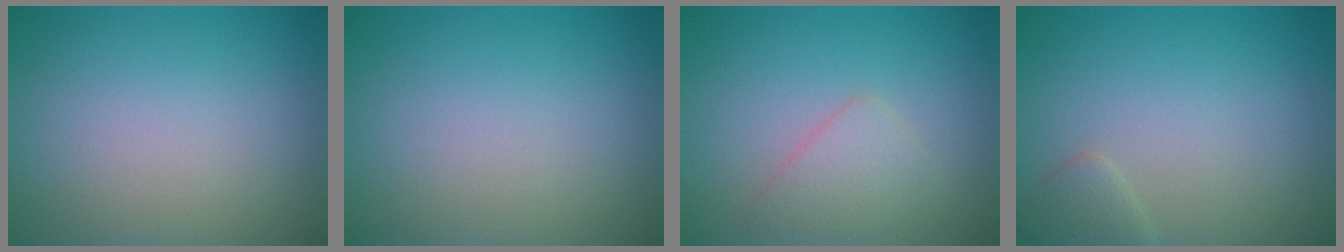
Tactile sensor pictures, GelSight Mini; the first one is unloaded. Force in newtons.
{"total": 0.0}
{"total": 2.2, "press": 2.2, "slide": 0.0}
{"total": 1.4, "press": 1.4, "slide": 0.1}